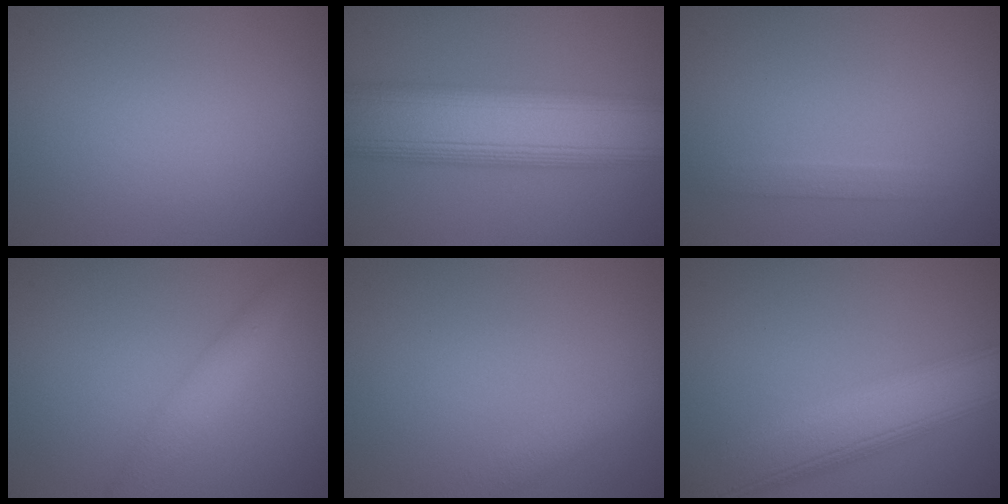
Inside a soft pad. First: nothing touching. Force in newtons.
{"total": 12.7, "press": 12.7, "slide": 0.1}
{"total": 1.1, "press": 1.1, "slide": 0.1}
{"total": 2.5, "press": 2.5, "slide": 0.1}
{"total": 1.9, "press": 1.9, "slide": 0.0}
{"total": 9.2, "press": 9.2, "slide": 0.8}